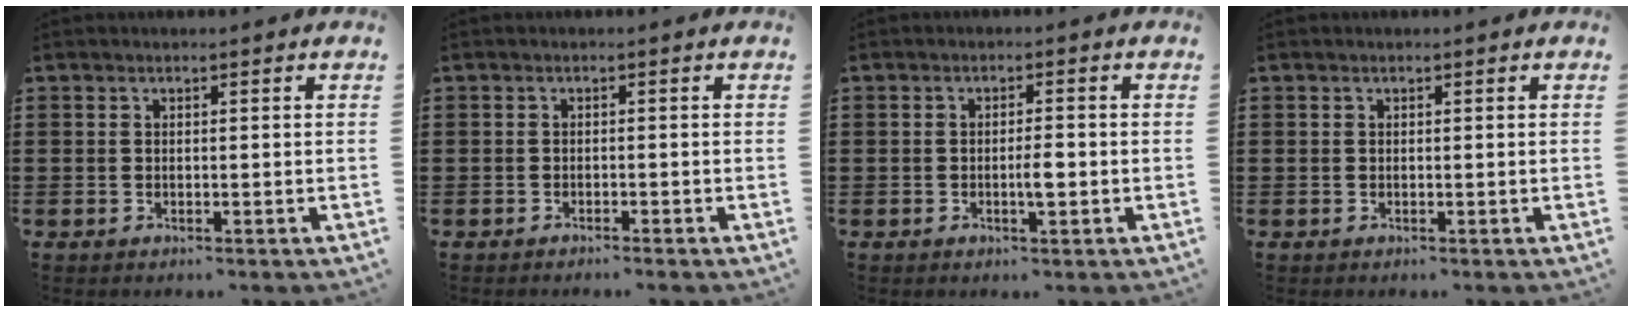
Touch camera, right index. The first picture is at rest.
{"total": 0.8, "force": [-0.8, -0.1, 0.2], "torque": [-0.006, -0.001, -0.016]}
{"total": 2.9, "force": [-0.5, 0.5, 2.8], "torque": [-0.056, -0.002, -0.012]}
{"total": 0.0}